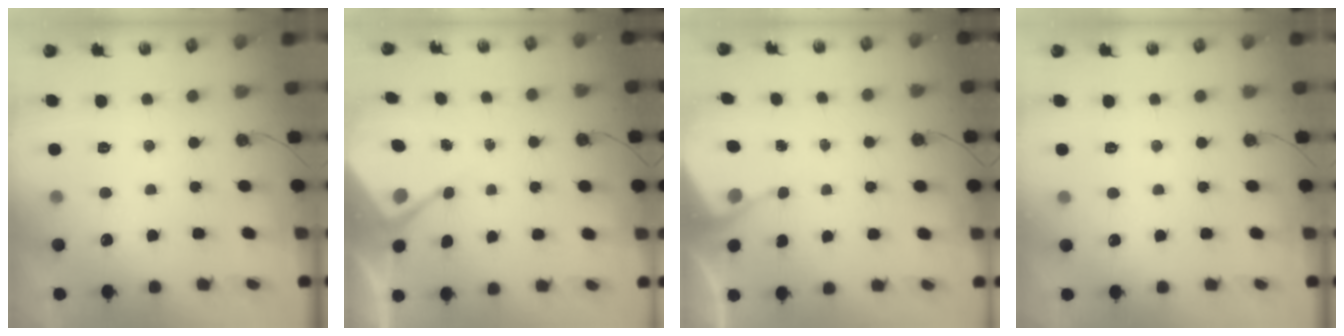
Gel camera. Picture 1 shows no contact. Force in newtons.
{"total": 5.5, "press": 5.4, "slide": 0.6}
{"total": 4.3, "press": 4.3, "slide": 0.6}
{"total": 2.8, "press": 2.8, "slide": 0.5}